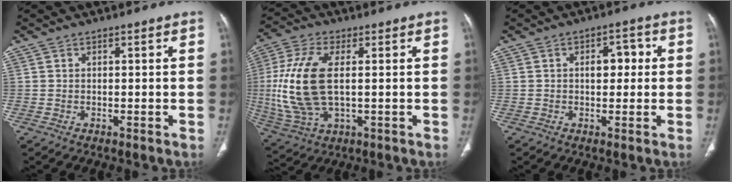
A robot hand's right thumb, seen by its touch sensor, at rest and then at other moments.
{"total": 16.2, "force": [0.7, 8.0, 14.1], "torque": [-0.323, -0.002, 0.020]}
{"total": 4.5, "force": [0.5, 2.8, 3.5], "torque": [-0.031, 0.013, 0.004]}